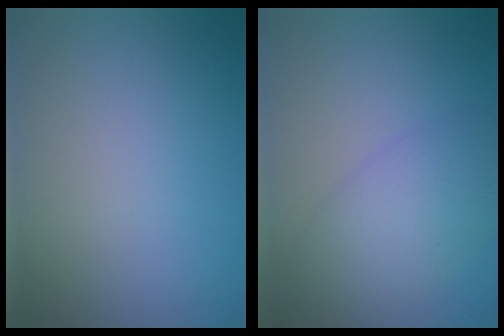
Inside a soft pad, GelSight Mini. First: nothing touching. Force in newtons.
{"total": 4.8, "press": 4.8, "slide": 0.1}